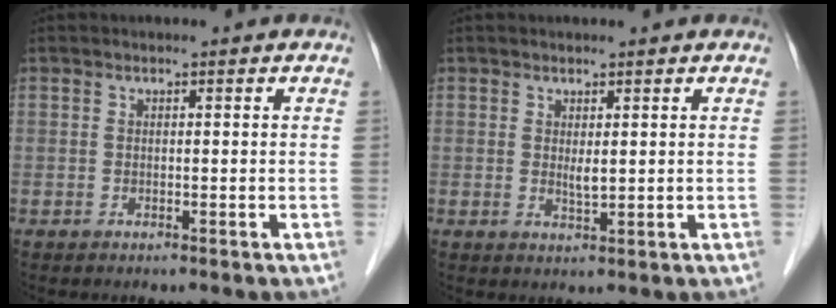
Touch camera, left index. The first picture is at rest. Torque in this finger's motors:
{"motor_torque": [0.20, 0.05, 0.01, 0.03]}